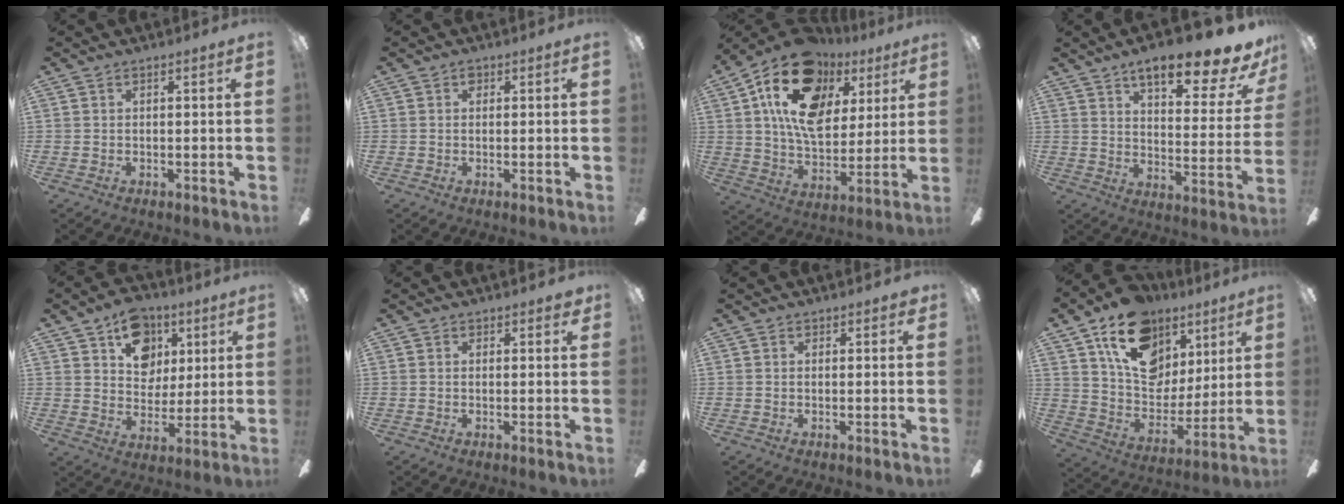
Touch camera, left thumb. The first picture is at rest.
{"total": 1.1, "force": [0.5, 0.7, 0.6], "torque": [-0.006, 0.001, 0.007]}
{"total": 21.0, "force": [10.3, 12.8, 13.1], "torque": [-0.230, -0.032, 0.183]}
{"total": 15.9, "force": [12.1, 4.1, 9.5], "torque": [-0.137, -0.080, 0.197]}
{"total": 13.9, "force": [7.0, 10.4, 6.0], "torque": [-0.078, -0.025, 0.128]}
{"total": 1.2, "force": [0.9, 0.6, 0.7], "torque": [0.002, -0.004, 0.012]}
{"total": 0.9, "force": [0.6, 0.5, 0.4], "torque": [-0.002, -0.001, 0.008]}
{"total": 20.3, "force": [11.1, 13.7, 10.1], "torque": [-0.162, -0.051, 0.205]}